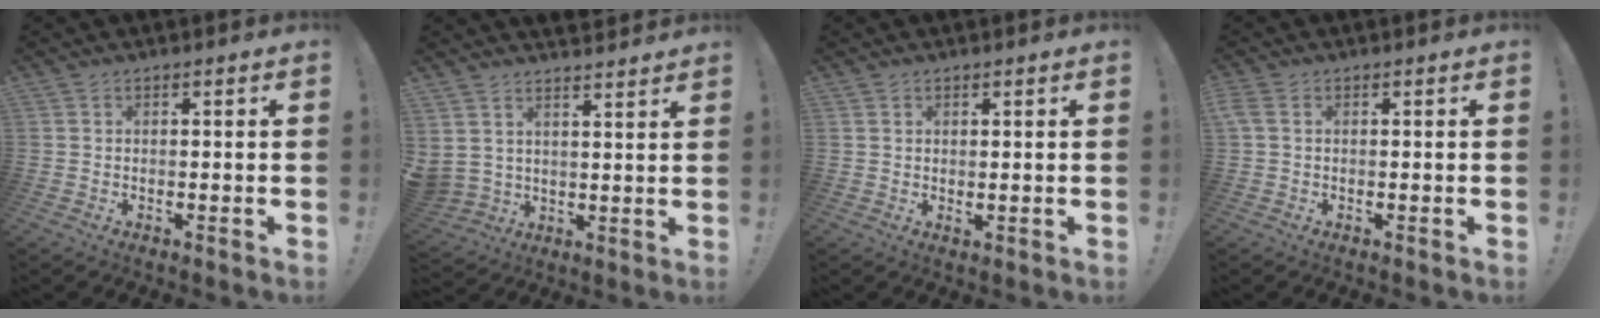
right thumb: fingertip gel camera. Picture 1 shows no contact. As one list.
[{"total": 6.5, "force": [4.4, 4.6, 1.0], "torque": [-0.021, -0.037, 0.092]}, {"total": 0.9, "force": [0.7, 0.2, 0.4], "torque": [-0.004, -0.003, 0.013]}, {"total": 1.3, "force": [0.2, 0.5, 1.2], "torque": [-0.024, 0.001, 0.006]}]